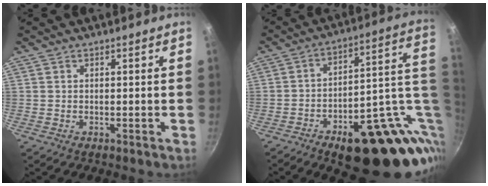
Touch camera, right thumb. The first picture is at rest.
{"total": 26.7, "force": [-4.7, 12.7, 23.0], "torque": [-0.257, 0.022, -0.045]}